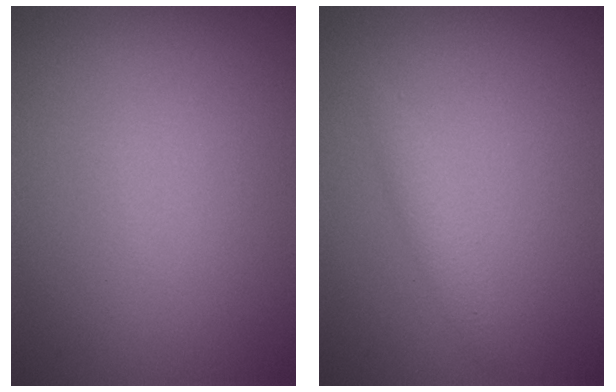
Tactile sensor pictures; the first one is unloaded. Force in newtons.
{"total": 1.3, "press": 1.3, "slide": 0.1}